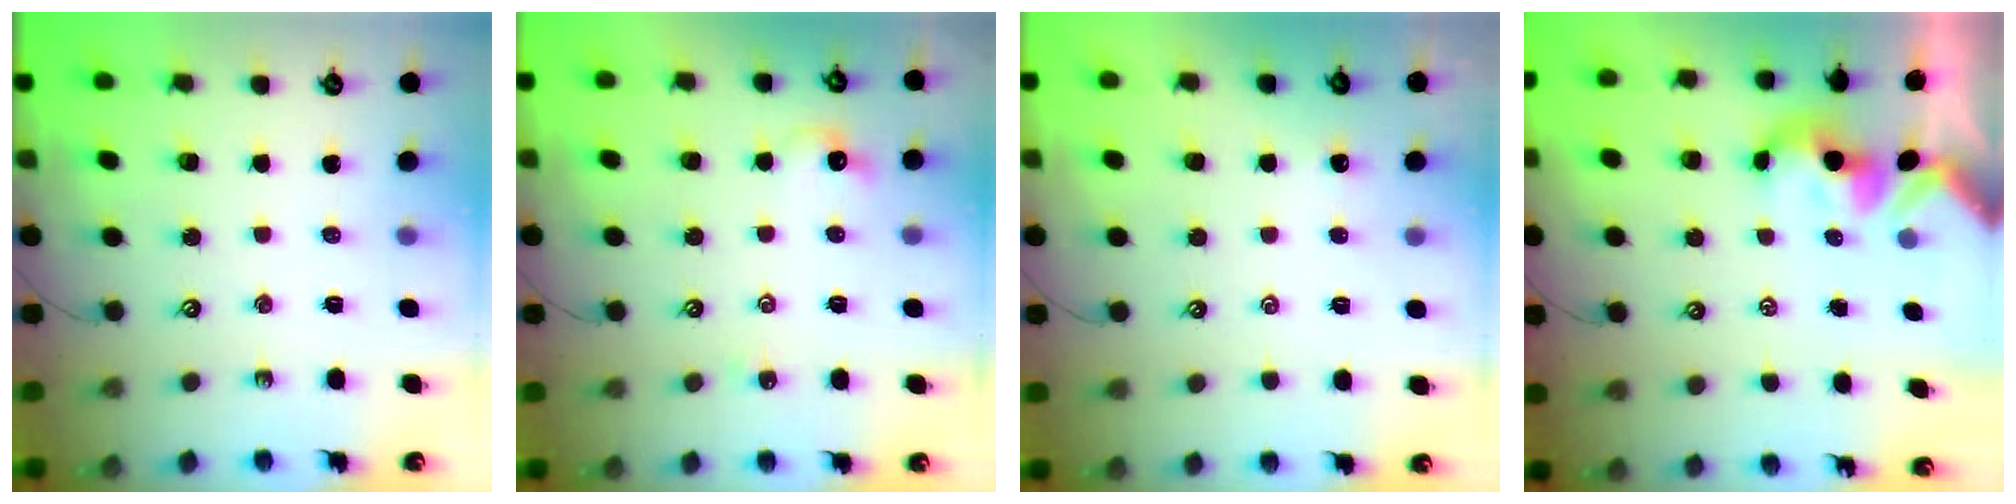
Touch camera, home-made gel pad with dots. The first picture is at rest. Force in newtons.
{"total": 2.7, "press": 2.6, "slide": 0.5}
{"total": 2.5, "press": 2.5, "slide": 0.3}
{"total": 2.0, "press": 1.9, "slide": 0.7}